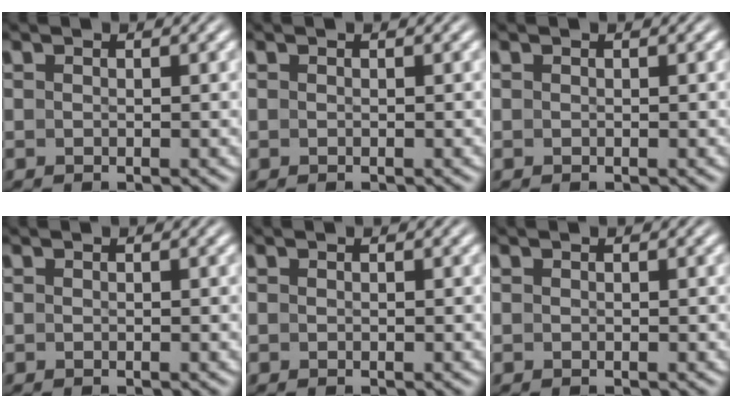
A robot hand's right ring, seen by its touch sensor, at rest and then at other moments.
{"total": 0.0}
{"total": 0.0}
{"total": 0.0}
{"total": 0.0}
{"total": 0.0}